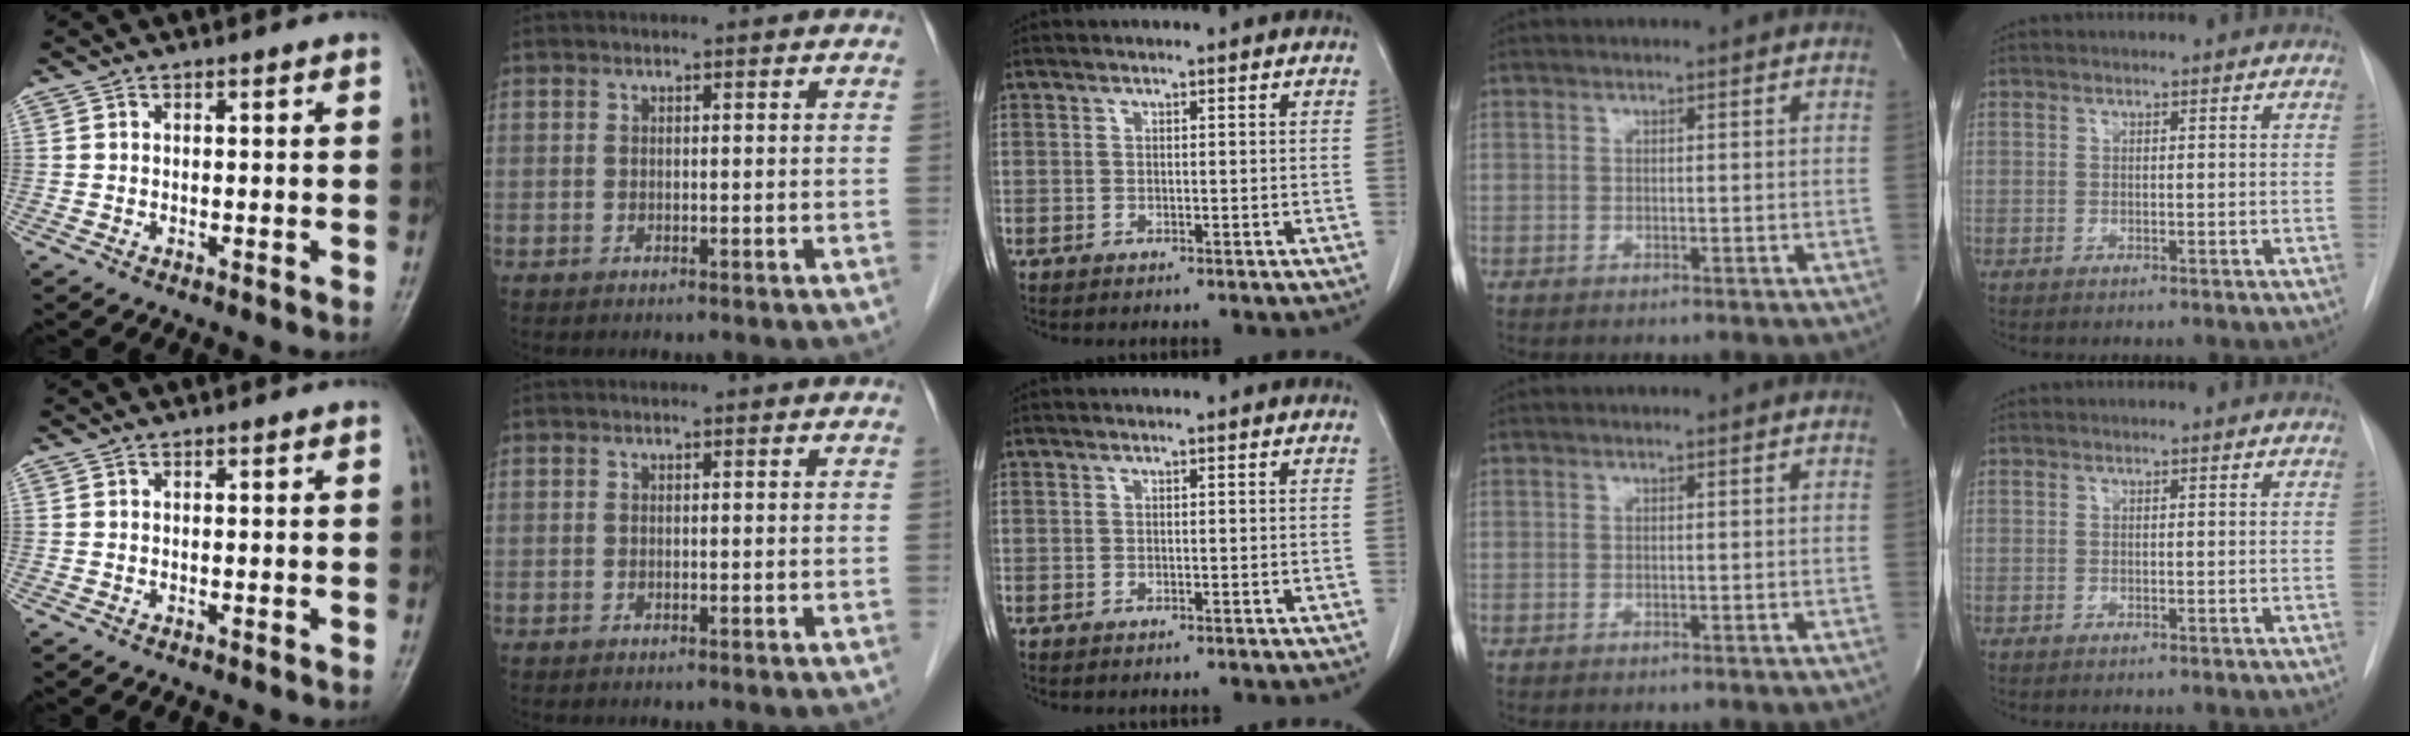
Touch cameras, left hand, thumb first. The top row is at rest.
{}